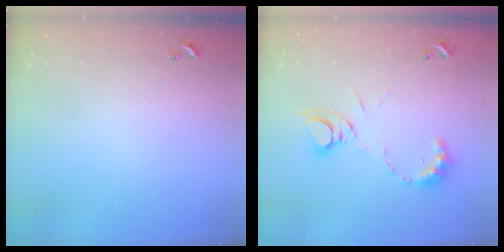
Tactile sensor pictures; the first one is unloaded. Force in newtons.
{"total": 10.0, "press": 10.0, "slide": 0.9}